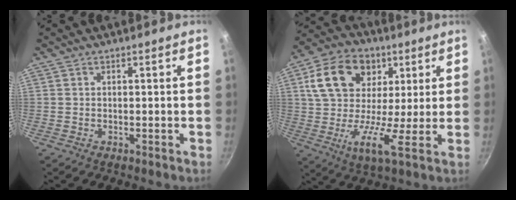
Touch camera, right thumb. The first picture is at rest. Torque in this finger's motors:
{"motor_torque": [-0.55, 1.24, 0.94, -0.46, 0.40]}